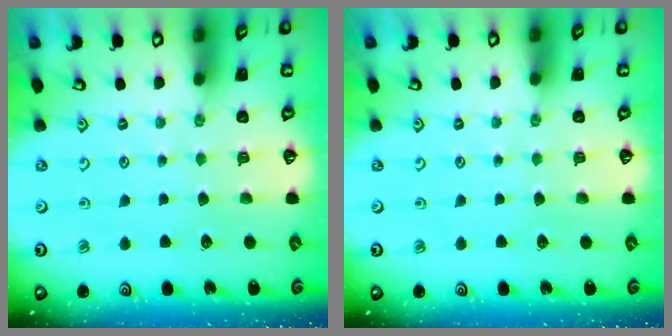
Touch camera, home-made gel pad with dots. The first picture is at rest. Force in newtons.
{"total": 0.0}